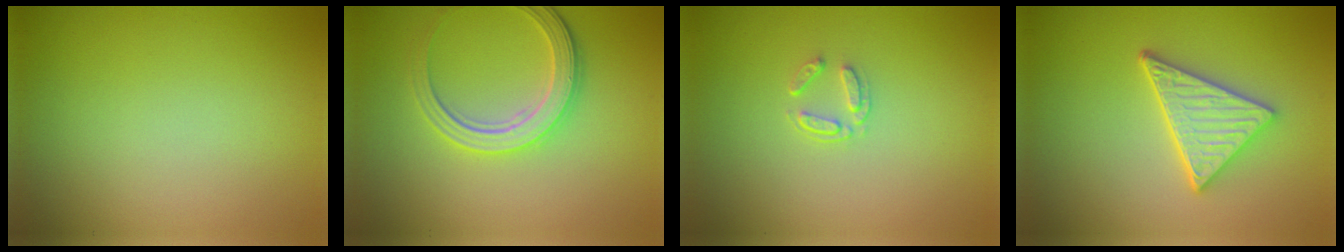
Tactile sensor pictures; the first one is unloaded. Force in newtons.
{"total": 3.8, "press": 3.4, "slide": 1.8}
{"total": 1.4, "press": 0.9, "slide": 1.1}
{"total": 4.8, "press": 3.7, "slide": 3.1}